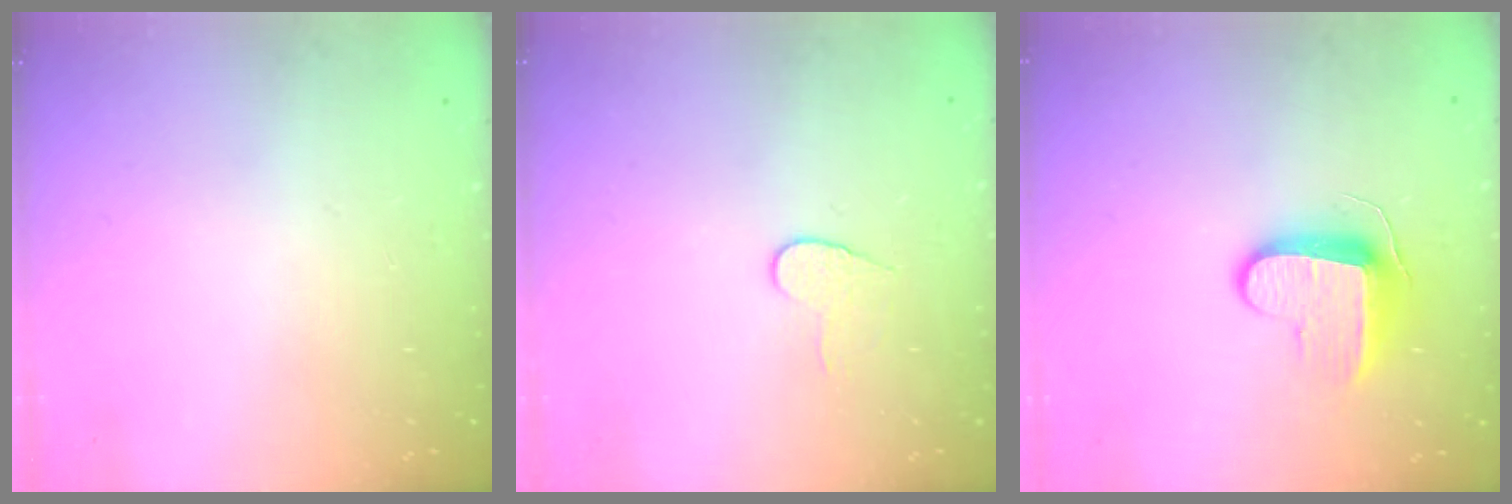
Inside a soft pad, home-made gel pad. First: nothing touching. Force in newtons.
{"total": 6.0, "press": 6.0, "slide": 0.5}
{"total": 10.5, "press": 10.4, "slide": 1.2}